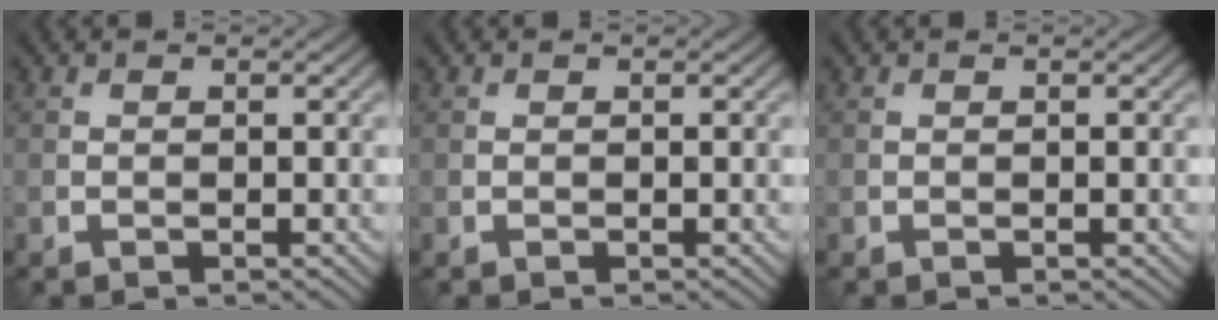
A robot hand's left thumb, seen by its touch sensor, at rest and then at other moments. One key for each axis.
{"total": 0.0}
{"total": 0.0}